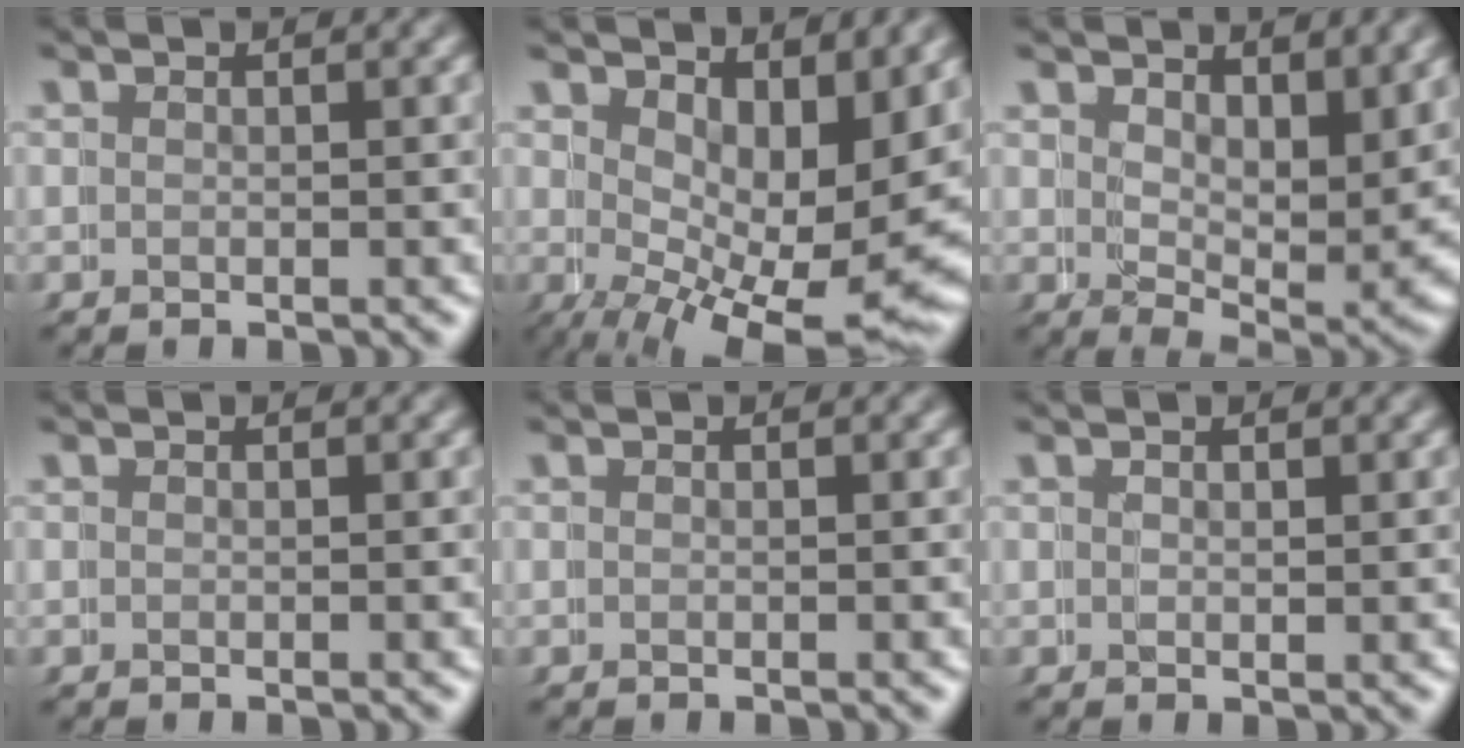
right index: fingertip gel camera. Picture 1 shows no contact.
{"total": 8.7, "force": [-0.4, 4.0, 7.7], "torque": [-0.106, -0.041, 0.016]}
{"total": 4.5, "force": [2.2, 1.9, 3.5], "torque": [-0.051, -0.032, 0.049]}
{"total": 0.0}
{"total": 0.0}
{"total": 1.0, "force": [0.5, -0.2, -0.8], "torque": [0.013, -0.004, 0.012]}